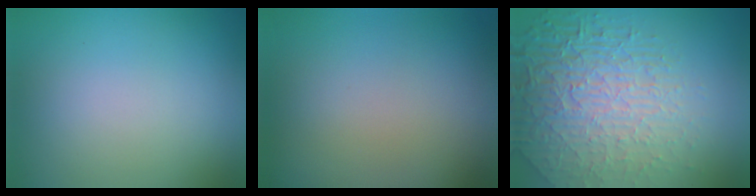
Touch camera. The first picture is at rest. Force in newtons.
{"total": 0.0}
{"total": 8.8, "press": 6.0, "slide": 6.5}